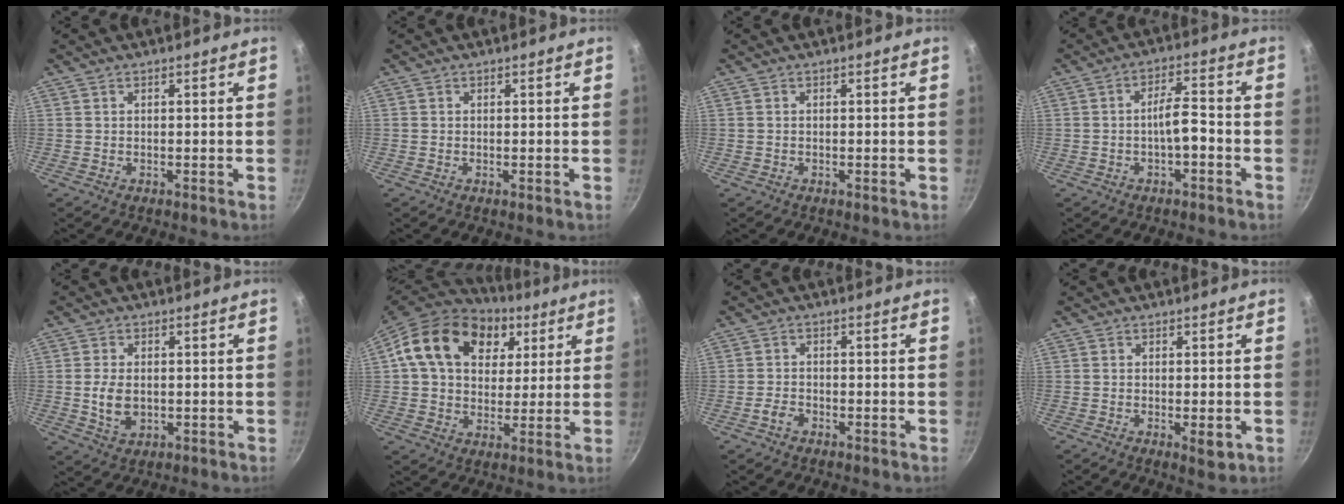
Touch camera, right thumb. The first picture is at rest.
{"total": 0.0}
{"total": 0.0}
{"total": 5.1, "force": [-1.9, 1.6, 4.4], "torque": [-0.071, 0.029, -0.032]}
{"total": 6.2, "force": [-0.3, 4.1, 4.7], "torque": [-0.085, -0.001, -0.001]}
{"total": 20.1, "force": [7.1, 14.7, 11.8], "torque": [-0.189, 0.002, 0.111]}
{"total": 2.4, "force": [-1.4, 1.5, 1.2], "torque": [-0.022, 0.016, -0.028]}
{"total": 3.3, "force": [-0.9, 1.2, 3.0], "torque": [-0.048, -0.008, -0.012]}